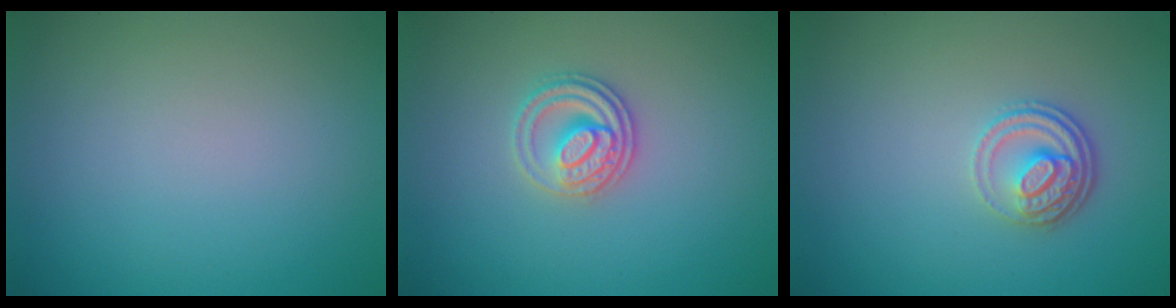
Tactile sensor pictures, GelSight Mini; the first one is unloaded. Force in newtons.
{"total": 2.7, "press": 2.5, "slide": 0.9}
{"total": 2.8, "press": 2.3, "slide": 1.7}